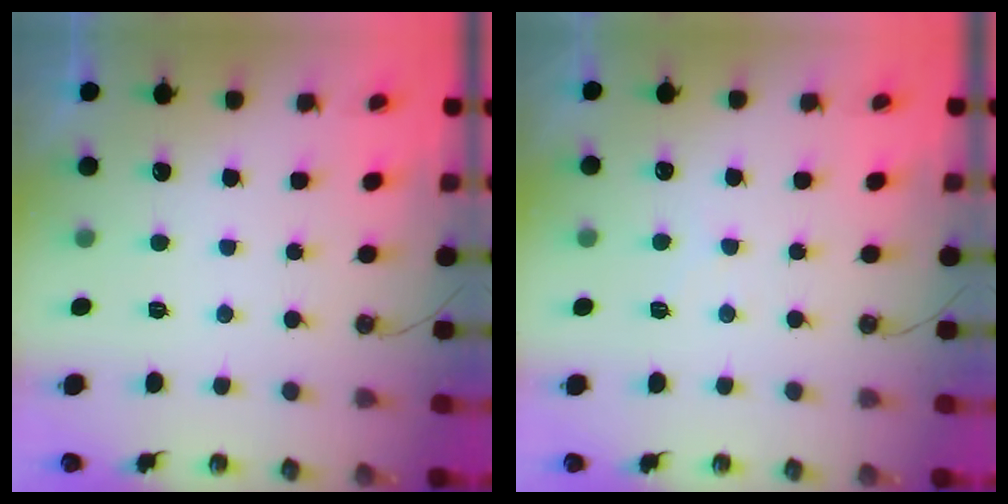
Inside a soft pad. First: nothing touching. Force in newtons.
{"total": 3.6, "press": 3.5, "slide": 0.6}